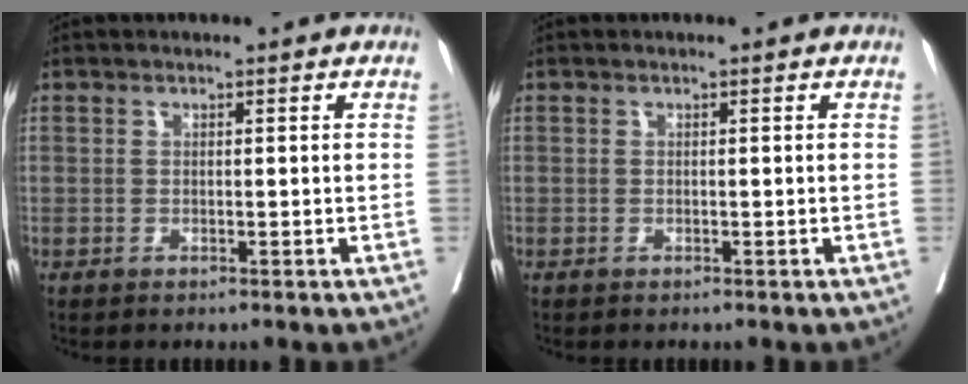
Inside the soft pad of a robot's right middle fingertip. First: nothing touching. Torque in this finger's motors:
{"motor_torque": [-0.05, -0.20, -0.09, -0.02]}